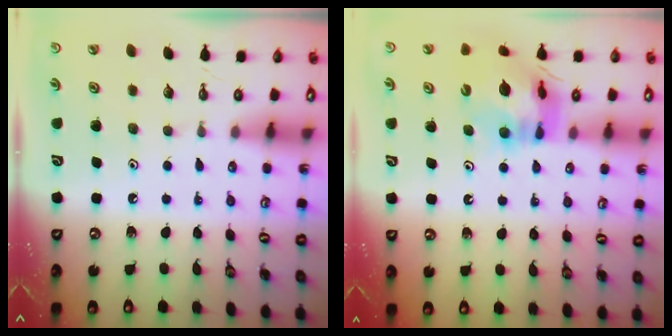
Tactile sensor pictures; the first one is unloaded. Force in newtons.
{"total": 14.0, "press": 13.9, "slide": 1.8}